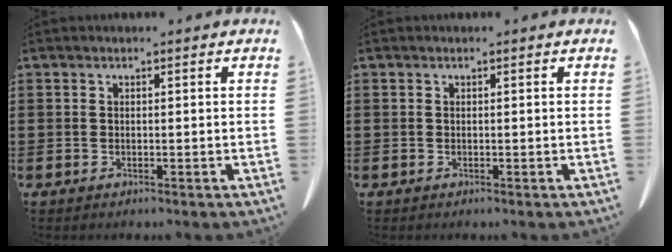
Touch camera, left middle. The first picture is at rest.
{"total": 0.0}